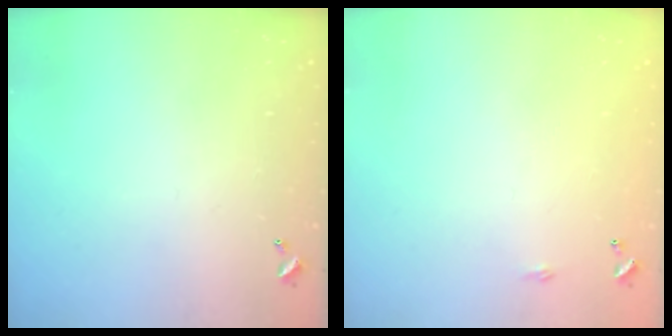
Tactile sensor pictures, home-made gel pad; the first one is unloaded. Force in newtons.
{"total": 2.2, "press": 2.1, "slide": 0.4}